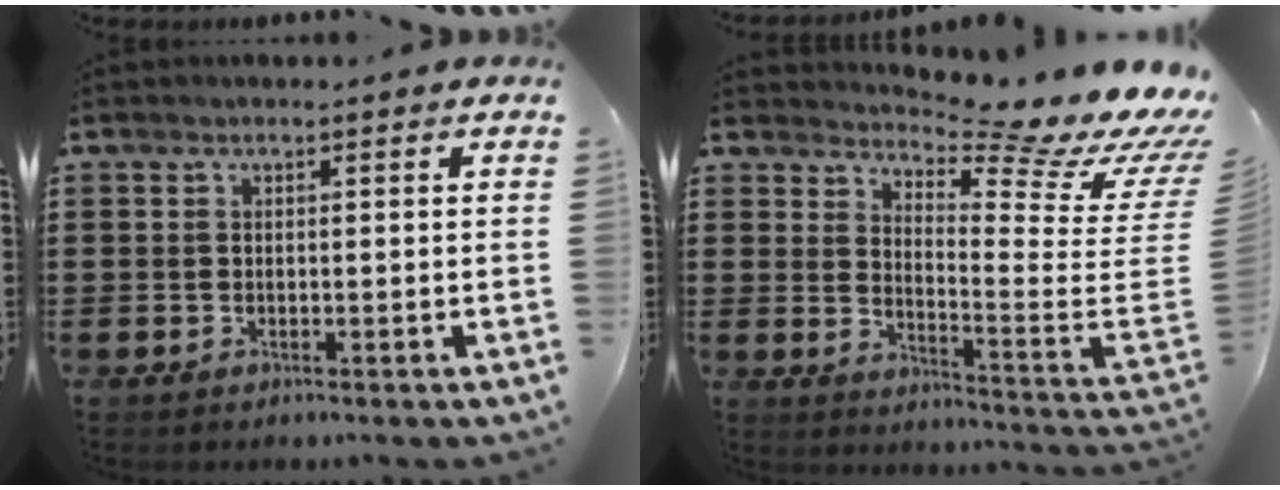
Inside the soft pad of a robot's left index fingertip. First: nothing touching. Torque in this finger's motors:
{"motor_torque": [1.02, -1.11, 0.07, 0.00]}